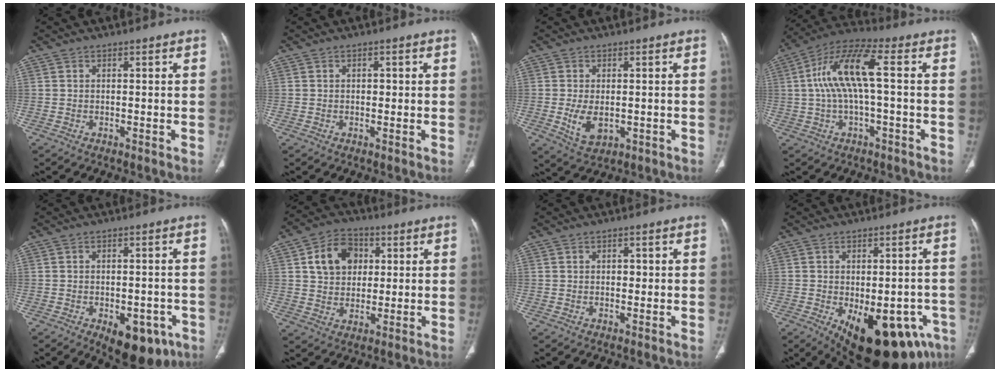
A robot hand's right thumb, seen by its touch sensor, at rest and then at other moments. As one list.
[{"total": 1.3, "force": [0.2, 0.9, 0.9], "torque": [-0.009, 0.002, 0.001]}, {"total": 5.5, "force": [-0.8, 3.3, 4.3], "torque": [-0.077, -0.010, -0.004]}, {"total": 12.3, "force": [0.9, 3.7, 11.7], "torque": [-0.251, 0.039, 0.013]}, {"total": 10.9, "force": [-5.3, 5.8, 7.5], "torque": [-0.071, 0.013, -0.061]}, {"total": 10.6, "force": [2.9, 8.3, 6.0], "torque": [-0.073, 0.001, 0.047]}, {"total": 1.6, "force": [0.2, 1.1, 1.2], "torque": [-0.010, 0.003, 0.002]}, {"total": 20.6, "force": [-8.9, 10.1, 15.6], "torque": [-0.157, 0.002, -0.102]}]